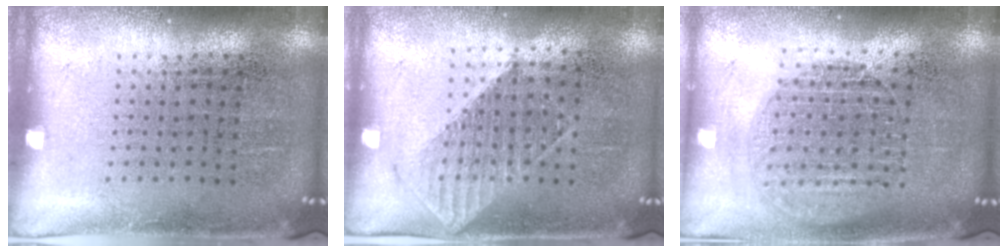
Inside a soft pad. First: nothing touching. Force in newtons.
{"total": 1.1, "press": 1.0, "slide": 0.3}
{"total": 1.6, "press": 1.5, "slide": 0.7}